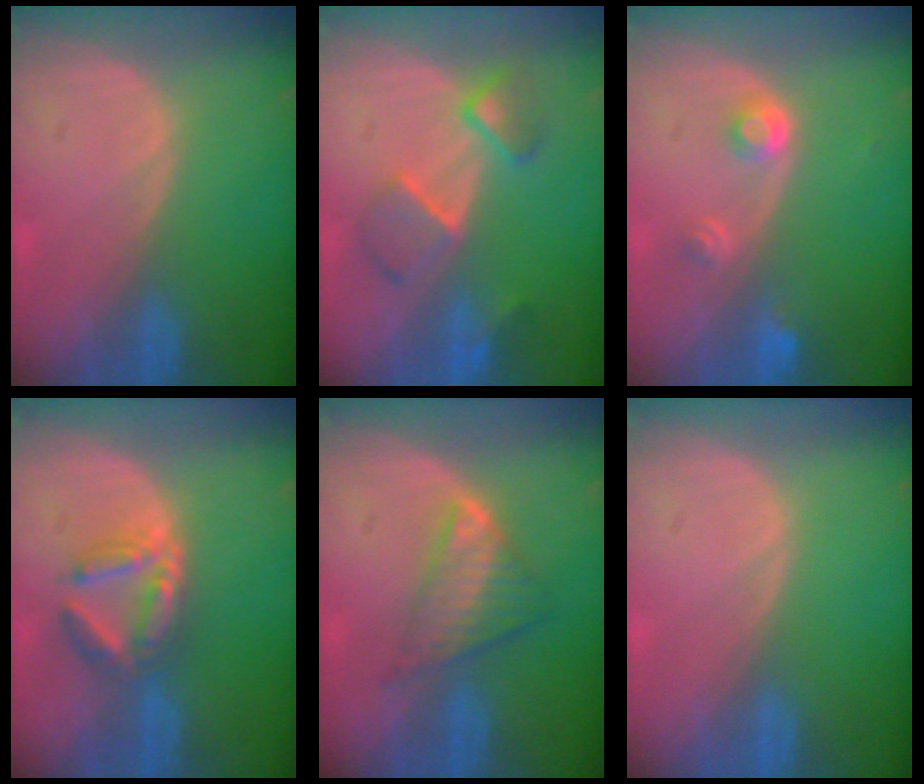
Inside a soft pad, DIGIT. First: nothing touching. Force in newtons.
{"total": 5.8, "press": 5.8, "slide": 0.2}
{"total": 2.9, "press": 2.7, "slide": 1.0}
{"total": 5.9, "press": 5.6, "slide": 1.7}
{"total": 5.8, "press": 5.4, "slide": 2.3}
{"total": 0.0}